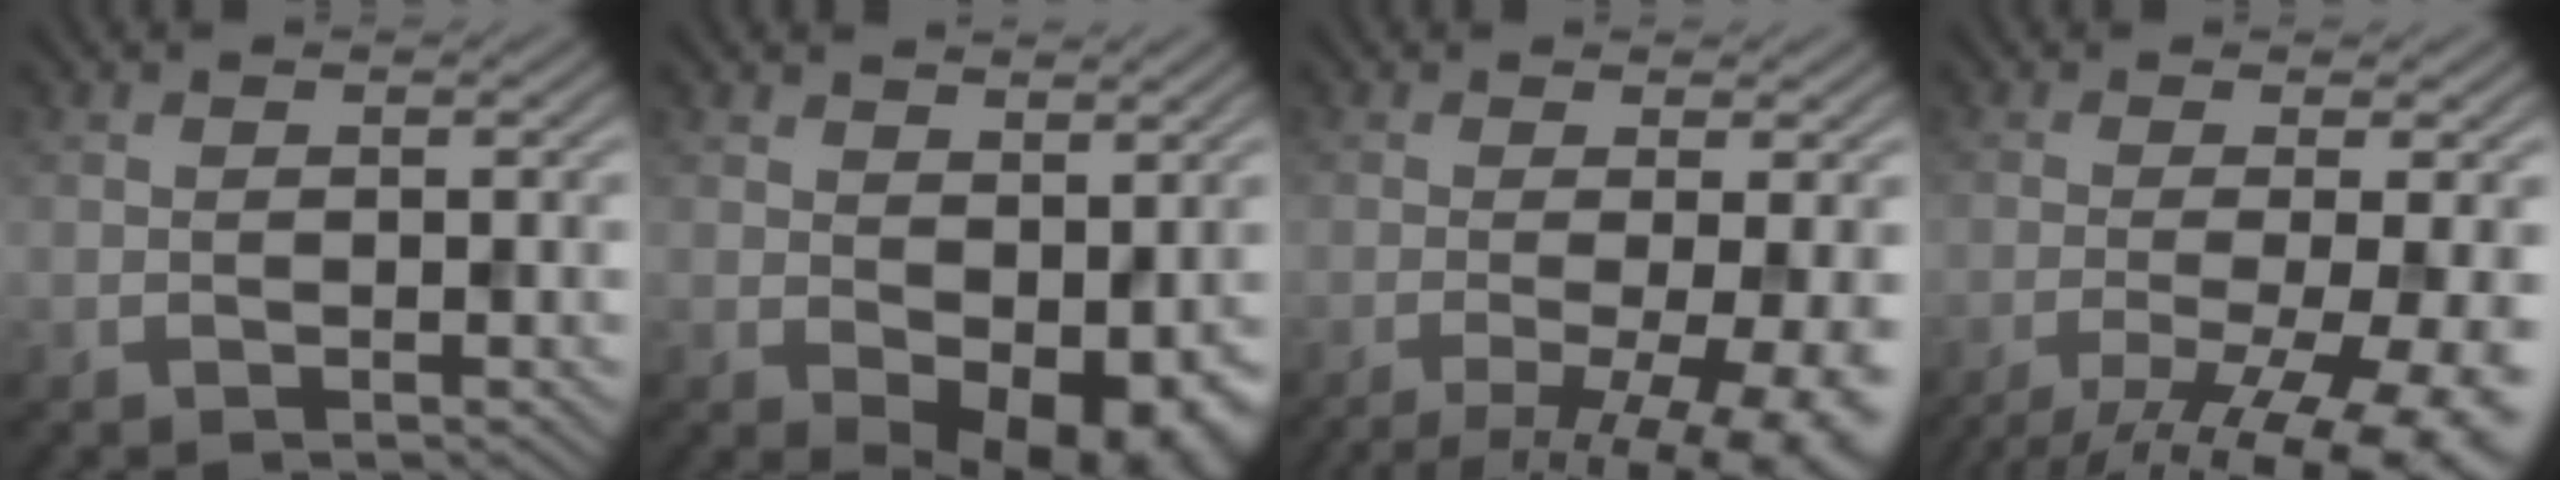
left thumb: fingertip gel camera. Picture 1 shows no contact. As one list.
[{"total": 7.6, "force": [-0.1, 4.6, 6.1], "torque": [-0.080, -0.022, 0.014]}, {"total": 9.8, "force": [-3.3, 2.6, 8.9], "torque": [-0.115, -0.008, -0.041]}, {"total": 11.8, "force": [-5.8, 2.6, 9.9], "torque": [-0.140, -0.007, -0.078]}]